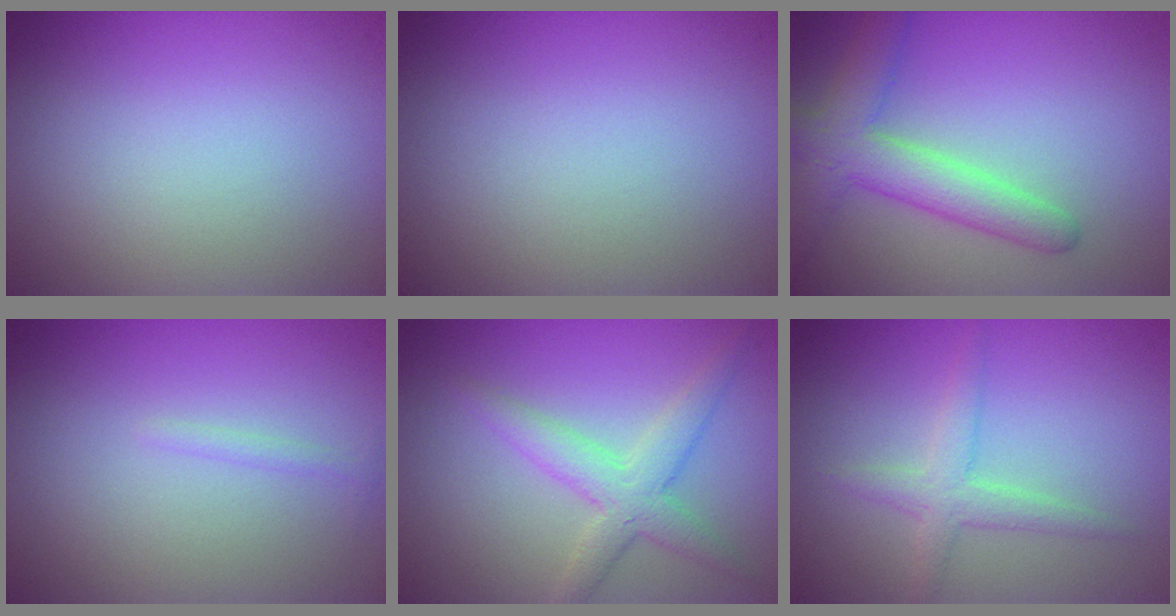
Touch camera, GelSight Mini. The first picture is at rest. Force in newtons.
{"total": 0.0}
{"total": 4.7, "press": 4.7, "slide": 0.2}
{"total": 0.6, "press": 0.6, "slide": 0.1}
{"total": 3.4, "press": 3.4, "slide": 0.0}
{"total": 2.3, "press": 2.3, "slide": 0.1}